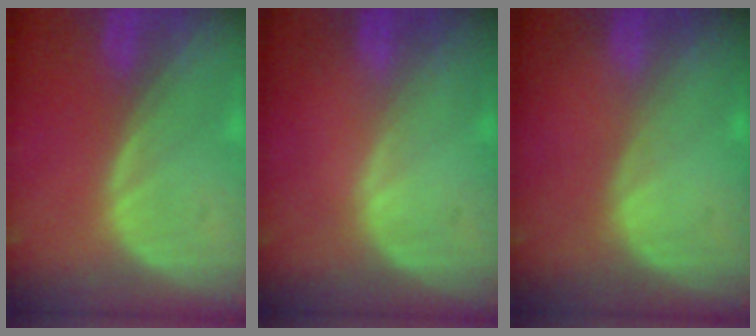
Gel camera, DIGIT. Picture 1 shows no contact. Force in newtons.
{"total": 0.0}
{"total": 0.0}